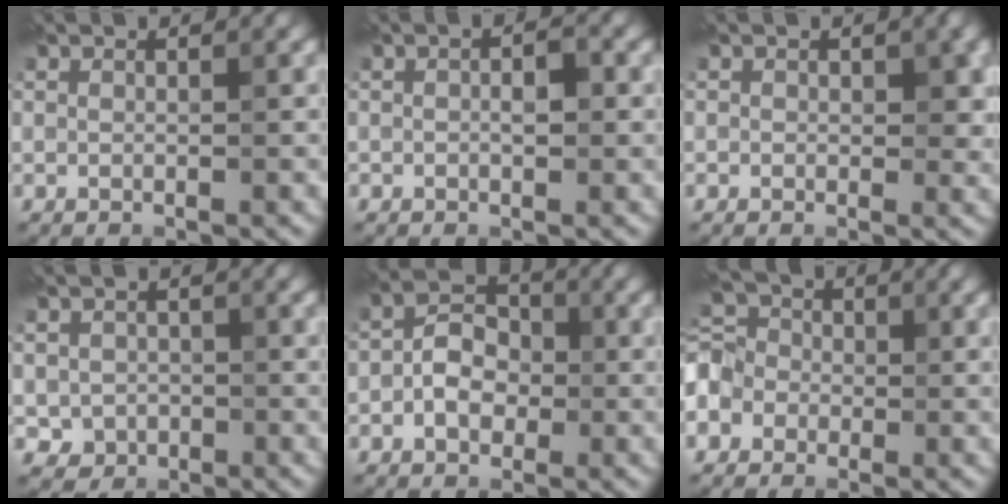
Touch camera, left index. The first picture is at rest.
{"total": 1.7, "force": [-0.1, 0.8, 1.5], "torque": [-0.022, 0.002, -0.002]}
{"total": 2.3, "force": [0.4, 1.6, 1.6], "torque": [-0.015, -0.004, 0.002]}
{"total": 2.2, "force": [-0.4, 2.1, 0.6], "torque": [-0.003, -0.005, -0.009]}
{"total": 3.5, "force": [-1.0, 2.5, 2.3], "torque": [-0.033, 0.009, -0.023]}
{"total": 6.5, "force": [-2.4, 5.4, 2.6], "torque": [-0.060, 0.005, -0.060]}